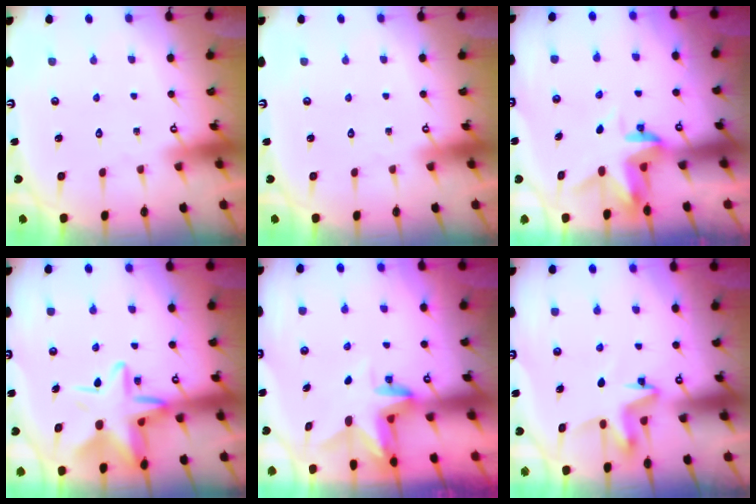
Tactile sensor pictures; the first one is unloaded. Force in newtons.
{"total": 0.0}
{"total": 3.3, "press": 3.3, "slide": 0.4}
{"total": 15.2, "press": 15.1, "slide": 1.3}
{"total": 3.3, "press": 3.3, "slide": 0.3}
{"total": 5.8, "press": 5.8, "slide": 0.2}